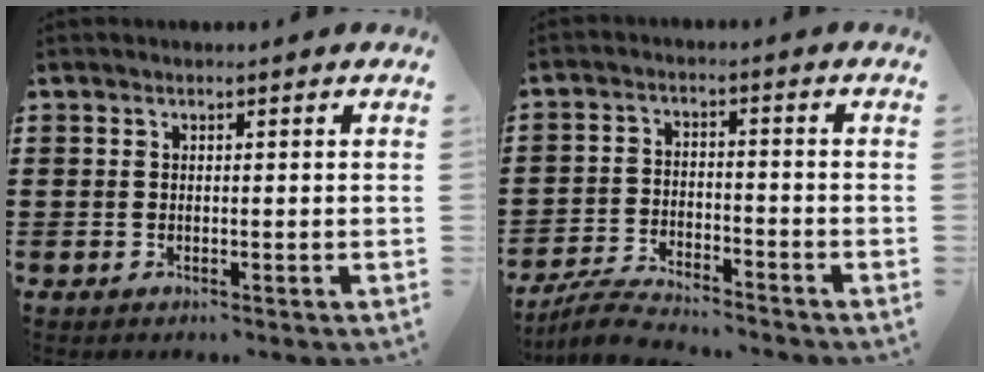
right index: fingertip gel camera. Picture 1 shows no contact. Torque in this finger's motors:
{"motor_torque": [0.02, 0.03, -0.03, -0.08]}